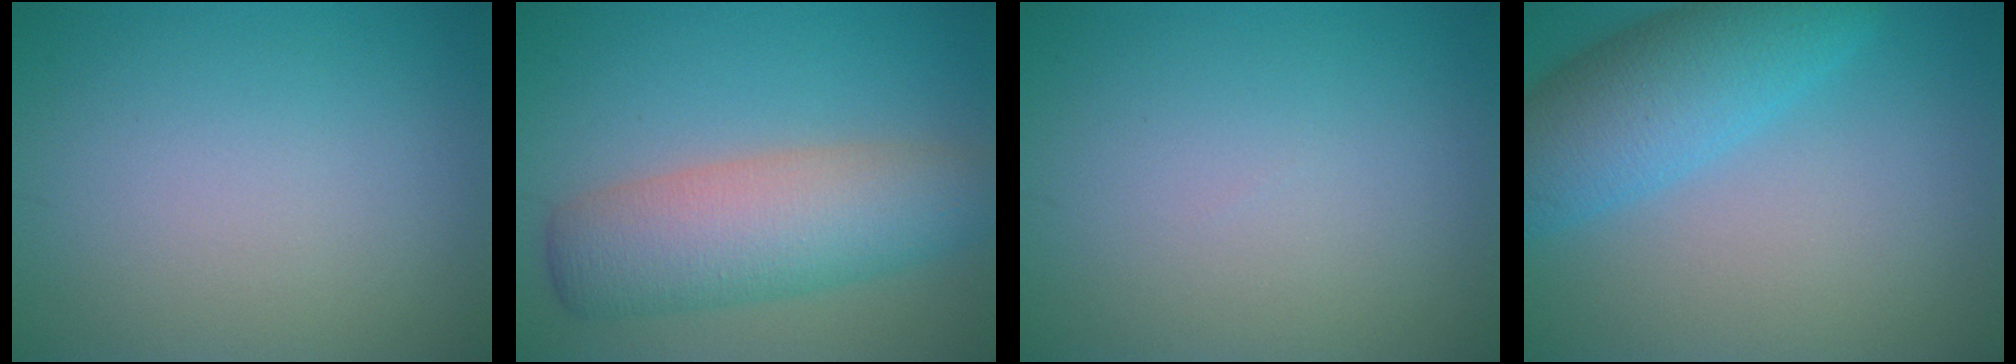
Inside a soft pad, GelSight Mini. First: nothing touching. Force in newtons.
{"total": 7.4, "press": 7.4, "slide": 0.2}
{"total": 0.0}
{"total": 6.9, "press": 6.9, "slide": 0.2}